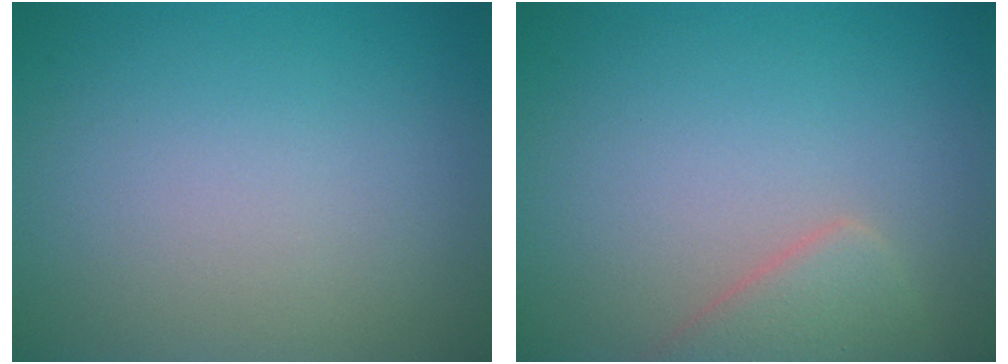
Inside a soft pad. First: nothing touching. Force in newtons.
{"total": 2.8, "press": 2.8, "slide": 0.2}